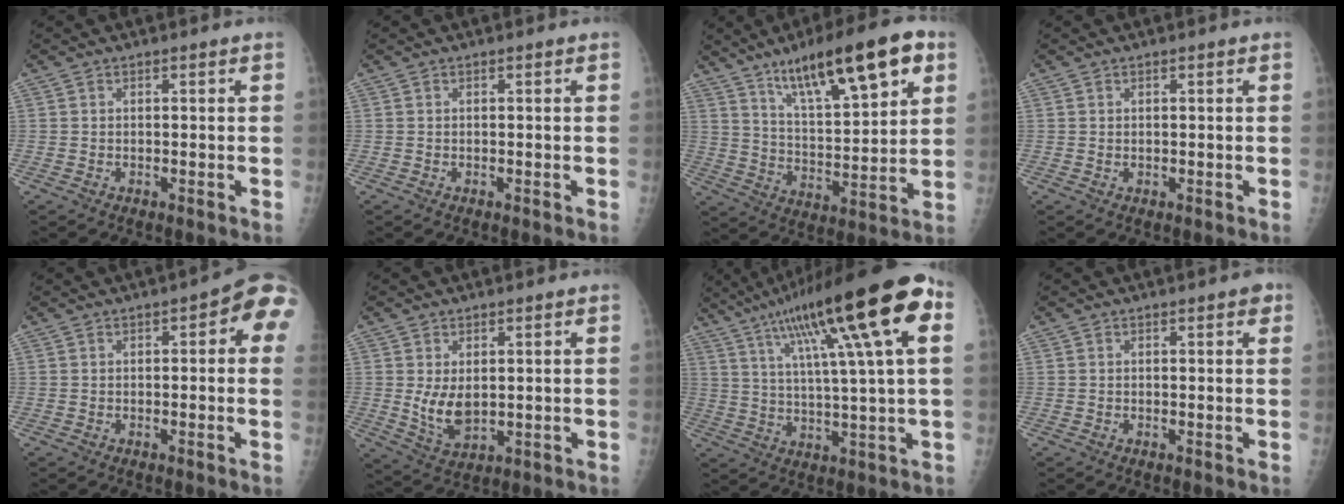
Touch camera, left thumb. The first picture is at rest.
{"total": 0.0}
{"total": 19.8, "force": [11.0, 5.5, 15.5], "torque": [-0.216, -0.035, 0.184]}
{"total": 0.6, "force": [0.1, 0.3, 0.4], "torque": [-0.009, 0.002, 0.005]}
{"total": 7.7, "force": [1.8, 2.7, 7.0], "torque": [-0.060, 0.012, 0.007]}
{"total": 6.4, "force": [0.6, 3.8, 5.1], "torque": [-0.081, -0.015, 0.025]}
{"total": 24.0, "force": [10.0, 3.3, 21.6], "torque": [-0.348, 0.011, 0.157]}
{"total": 2.0, "force": [1.0, 0.6, 1.6], "torque": [-0.016, 0.001, 0.009]}